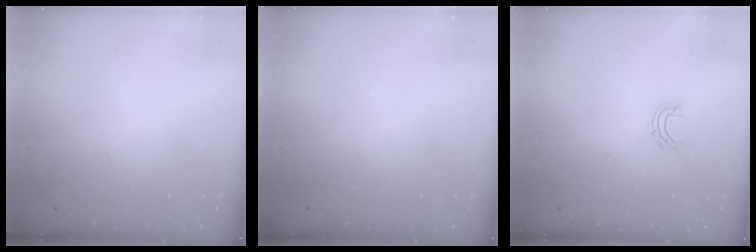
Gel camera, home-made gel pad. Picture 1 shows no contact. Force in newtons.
{"total": 0.0}
{"total": 5.2, "press": 5.2, "slide": 0.4}